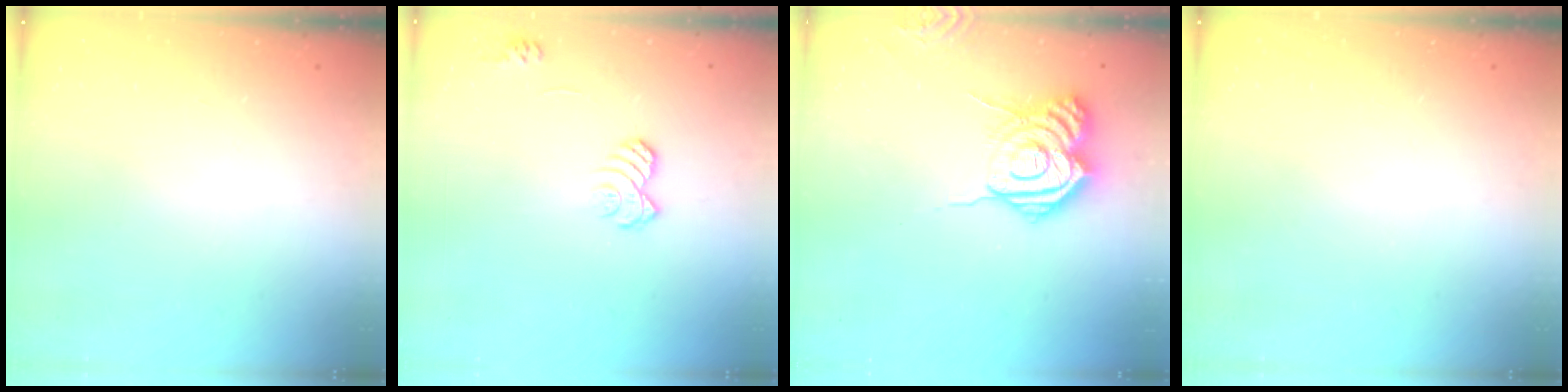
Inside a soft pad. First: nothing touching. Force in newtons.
{"total": 7.9, "press": 7.9, "slide": 0.4}
{"total": 15.7, "press": 15.6, "slide": 1.9}
{"total": 0.0}